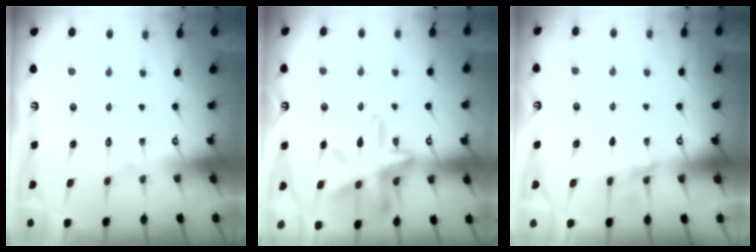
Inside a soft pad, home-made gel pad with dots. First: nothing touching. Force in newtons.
{"total": 14.9, "press": 14.9, "slide": 1.5}
{"total": 4.0, "press": 3.8, "slide": 1.1}